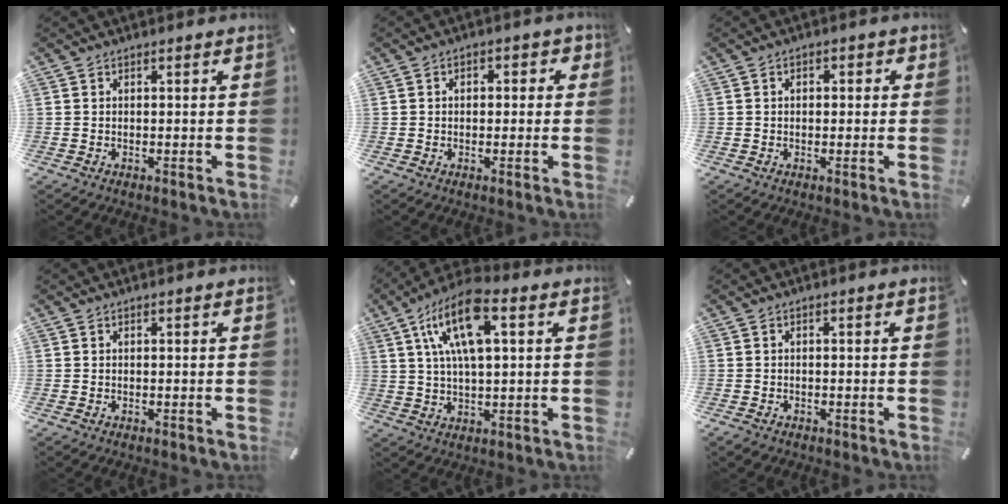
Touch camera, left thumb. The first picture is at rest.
{"total": 2.8, "force": [-0.5, 2.0, 1.9], "torque": [-0.020, 0.006, -0.016]}
{"total": 2.0, "force": [-0.3, 1.5, 1.3], "torque": [-0.017, 0.005, -0.010]}
{"total": 0.0}
{"total": 14.4, "force": [5.3, 5.6, 12.2], "torque": [-0.245, 0.001, 0.092]}
{"total": 1.0, "force": [-0.7, 0.7, 0.4], "torque": [-0.006, 0.002, -0.014]}